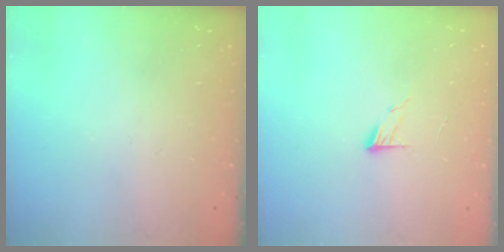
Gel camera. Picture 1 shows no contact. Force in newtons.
{"total": 6.2, "press": 6.2, "slide": 0.6}